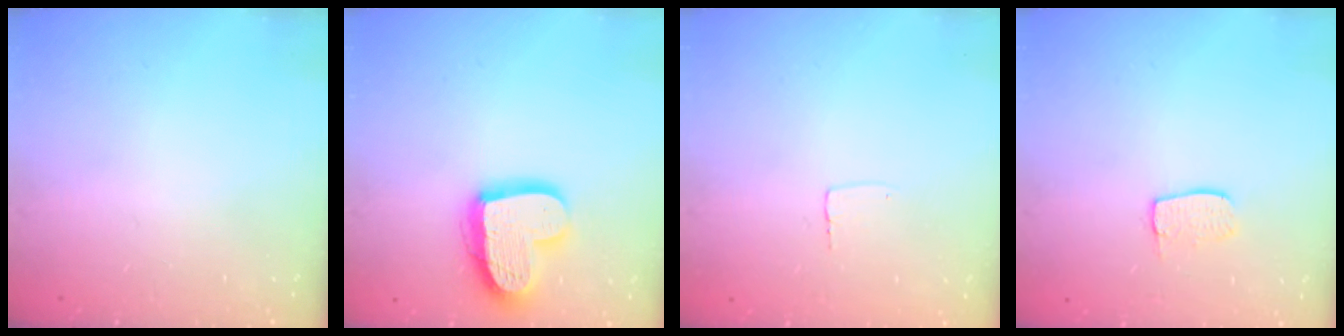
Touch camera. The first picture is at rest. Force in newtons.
{"total": 17.2, "press": 17.1, "slide": 1.5}
{"total": 2.6, "press": 2.6, "slide": 0.1}
{"total": 6.8, "press": 6.8, "slide": 0.4}